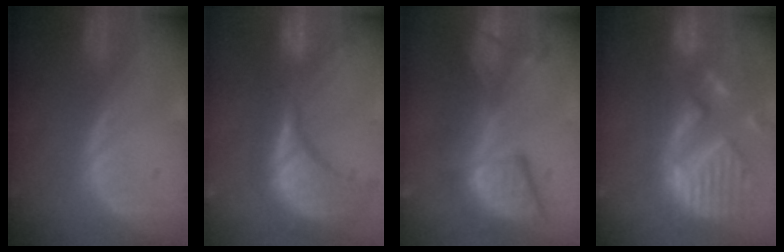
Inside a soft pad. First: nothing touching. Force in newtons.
{"total": 15.3, "press": 12.1, "slide": 9.4}
{"total": 11.0, "press": 10.3, "slide": 3.8}
{"total": 14.0, "press": 11.7, "slide": 7.8}